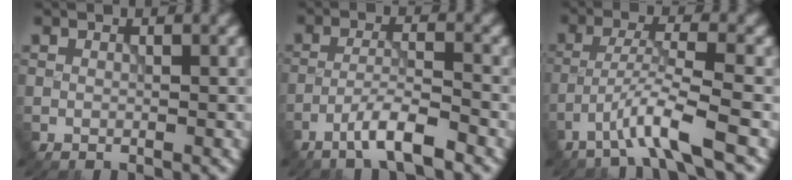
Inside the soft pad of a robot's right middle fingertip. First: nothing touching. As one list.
[{"total": 4.4, "force": [-3.0, 0.5, 3.2], "torque": [-0.058, 0.006, -0.064]}, {"total": 4.7, "force": [-2.9, 0.0, 3.7], "torque": [-0.067, 0.011, -0.065]}]